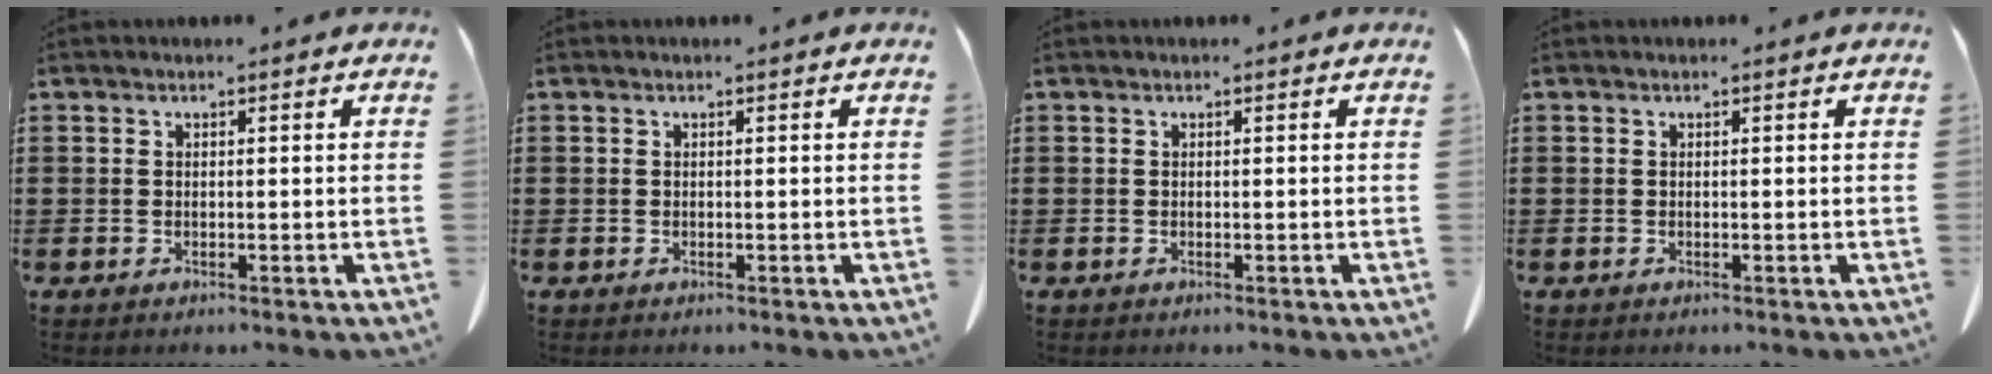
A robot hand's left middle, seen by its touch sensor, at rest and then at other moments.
{"total": 0.0}
{"total": 0.0}
{"total": 0.0}